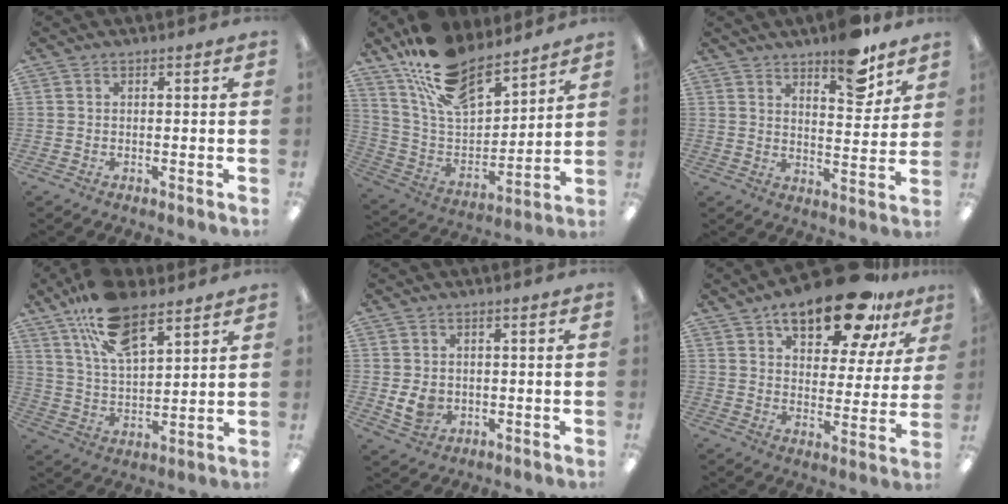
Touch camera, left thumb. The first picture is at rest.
{"total": 20.3, "force": [15.9, 8.5, 9.4], "torque": [-0.194, -0.088, 0.289]}
{"total": 10.7, "force": [8.3, 3.5, 5.7], "torque": [-0.063, -0.056, 0.140]}
{"total": 16.2, "force": [10.8, 7.0, 9.8], "torque": [-0.181, -0.039, 0.193]}
{"total": 5.1, "force": [0.1, 4.3, 2.8], "torque": [-0.056, -0.005, -0.001]}
{"total": 17.6, "force": [11.8, 7.4, 10.9], "torque": [-0.160, -0.052, 0.194]}